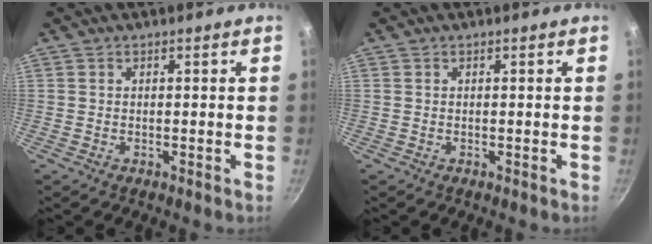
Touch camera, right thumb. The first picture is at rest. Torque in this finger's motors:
{"motor_torque": [-0.12, 0.12, 0.01, -0.02, 0.00]}